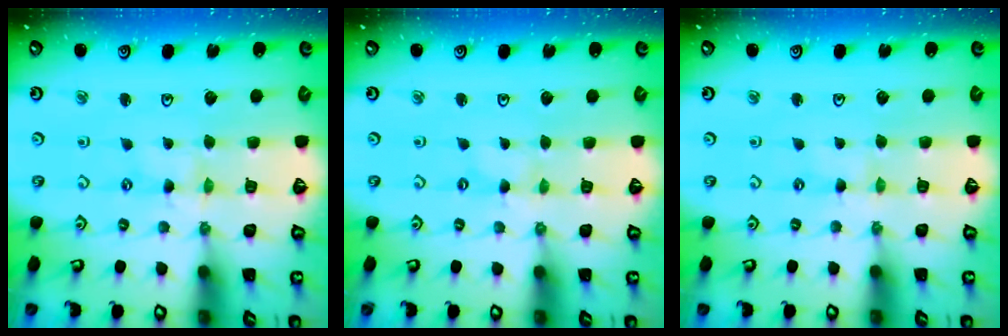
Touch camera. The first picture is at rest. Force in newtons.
{"total": 0.0}
{"total": 1.1, "press": 1.1, "slide": 0.2}